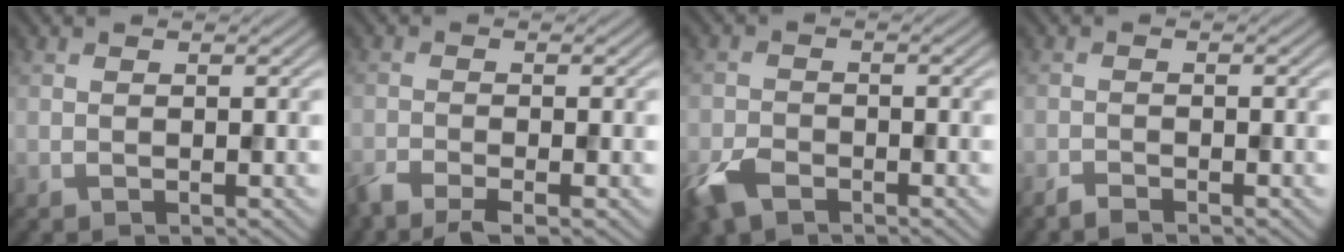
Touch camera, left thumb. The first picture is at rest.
{"total": 4.0, "force": [-3.2, 0.5, 2.3], "torque": [-0.049, -0.012, -0.064]}
{"total": 4.5, "force": [-3.1, 2.2, 2.5], "torque": [-0.059, -0.010, -0.067]}
{"total": 1.7, "force": [-1.6, 0.0, 0.5], "torque": [-0.011, -0.002, -0.034]}